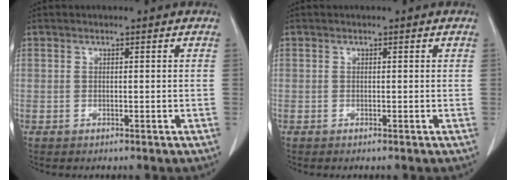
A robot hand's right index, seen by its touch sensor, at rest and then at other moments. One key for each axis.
{"total": 0.0}